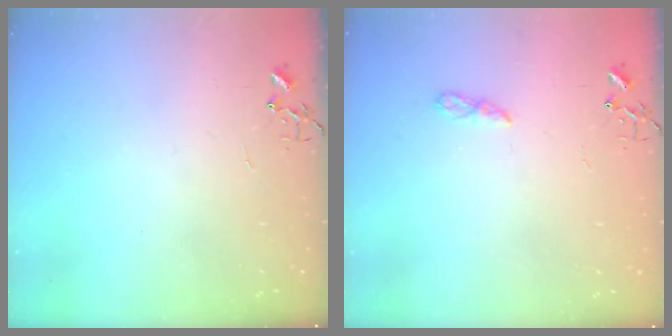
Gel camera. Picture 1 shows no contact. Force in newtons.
{"total": 5.4, "press": 5.4, "slide": 0.6}